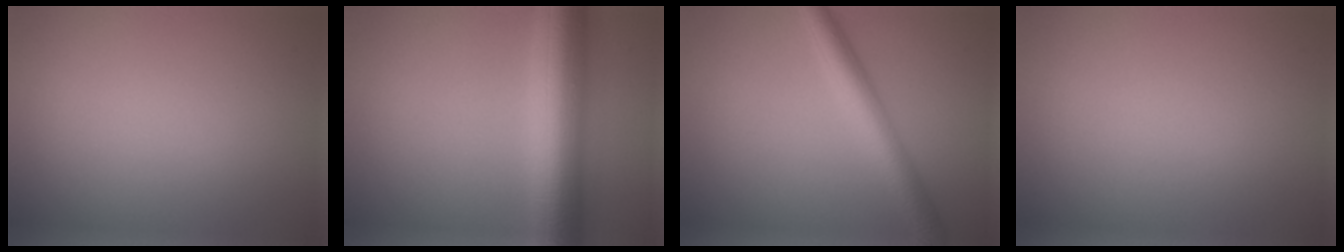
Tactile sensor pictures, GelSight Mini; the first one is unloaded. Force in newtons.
{"total": 9.5, "press": 9.5, "slide": 0.1}
{"total": 4.4, "press": 4.4, "slide": 0.1}
{"total": 0.0}